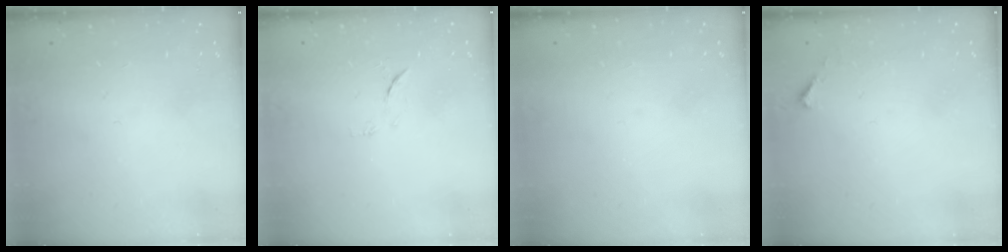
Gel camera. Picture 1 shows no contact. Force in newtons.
{"total": 6.4, "press": 6.4, "slide": 0.6}
{"total": 1.6, "press": 1.6, "slide": 0.1}
{"total": 2.1, "press": 2.1, "slide": 0.2}